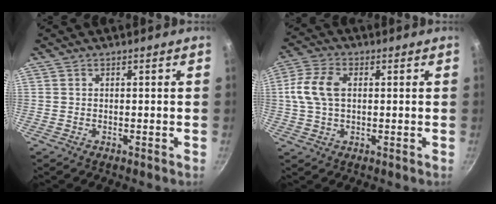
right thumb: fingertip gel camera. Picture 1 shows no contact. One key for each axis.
{"total": 8.6, "fx": 1.2, "fy": 5.4, "fz": 6.6, "tx": -0.134, "ty": 0.016, "tz": 0.018}